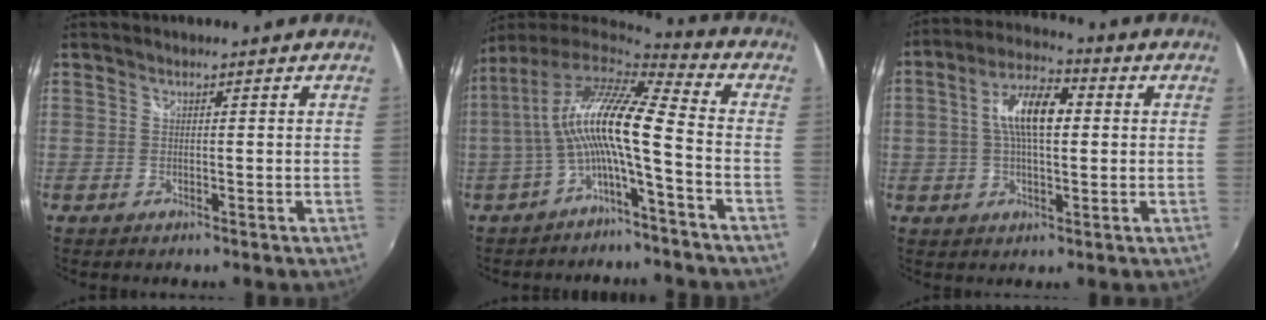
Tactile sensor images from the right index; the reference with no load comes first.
{"total": 13.0, "force": [-1.1, 1.2, 12.9], "torque": [-0.247, 0.017, -0.024]}
{"total": 10.2, "force": [1.2, 4.5, 9.1], "torque": [-0.171, 0.020, 0.016]}